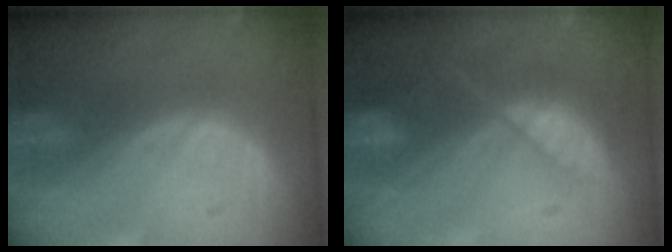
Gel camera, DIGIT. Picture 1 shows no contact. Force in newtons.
{"total": 7.1, "press": 6.3, "slide": 3.2}